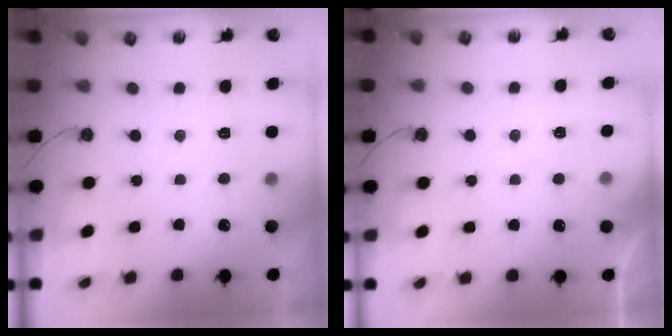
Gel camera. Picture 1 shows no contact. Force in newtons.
{"total": 3.9, "press": 3.8, "slide": 0.6}